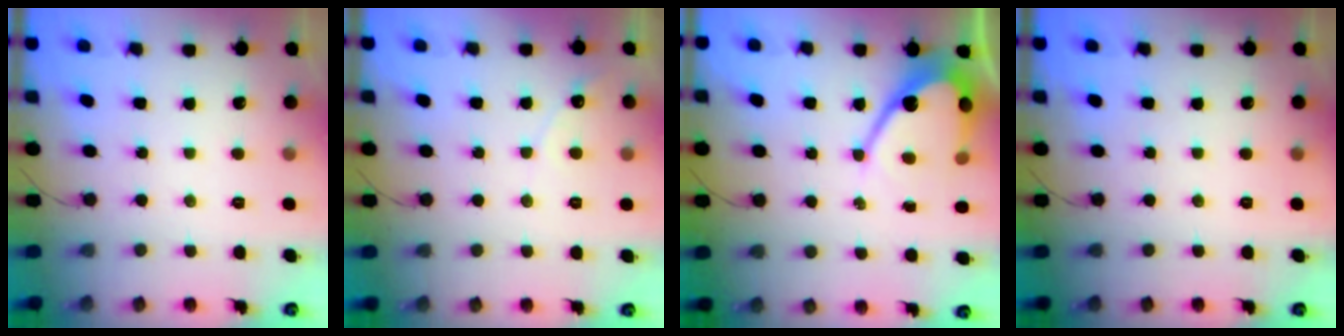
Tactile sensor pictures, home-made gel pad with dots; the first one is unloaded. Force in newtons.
{"total": 3.6, "press": 3.6, "slide": 0.2}
{"total": 12.4, "press": 12.4, "slide": 0.8}
{"total": 0.0}